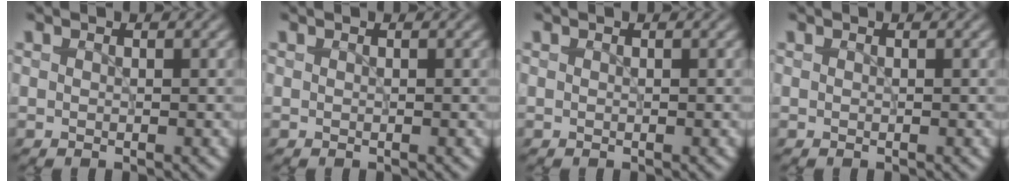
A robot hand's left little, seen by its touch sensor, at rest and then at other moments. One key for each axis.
{"total": 0.0}
{"total": 0.0}
{"total": 0.0}